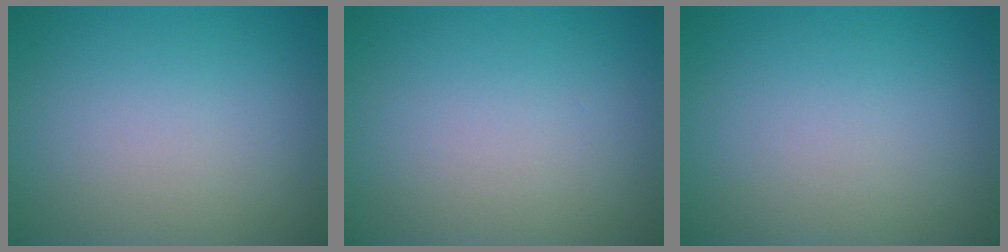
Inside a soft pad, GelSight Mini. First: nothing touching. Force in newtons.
{"total": 0.0}
{"total": 0.0}